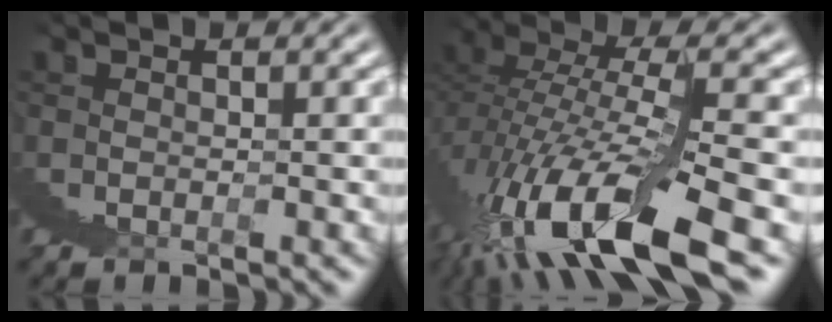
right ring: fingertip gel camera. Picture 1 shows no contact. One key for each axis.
{"total": 5.9, "fx": -1.1, "fy": 1.0, "fz": 5.7, "tx": -0.093, "ty": 0.001, "tz": -0.015}